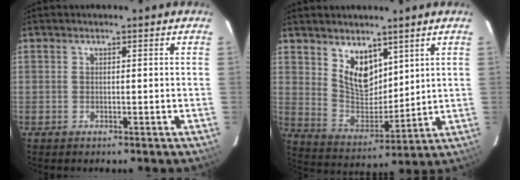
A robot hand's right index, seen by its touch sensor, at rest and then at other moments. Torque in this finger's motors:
{"motor_torque": [0.19, 0.30, 0.05, 0.03]}